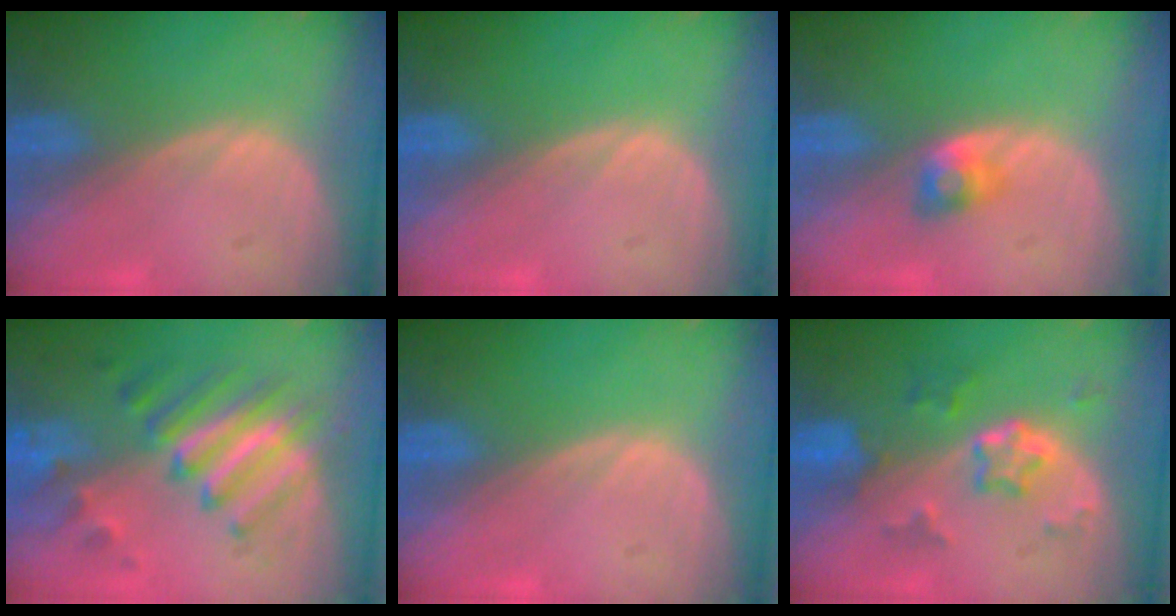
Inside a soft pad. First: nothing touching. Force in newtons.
{"total": 0.0}
{"total": 2.7, "press": 2.4, "slide": 1.1}
{"total": 8.2, "press": 8.1, "slide": 1.5}
{"total": 0.0}
{"total": 5.8, "press": 5.2, "slide": 2.5}